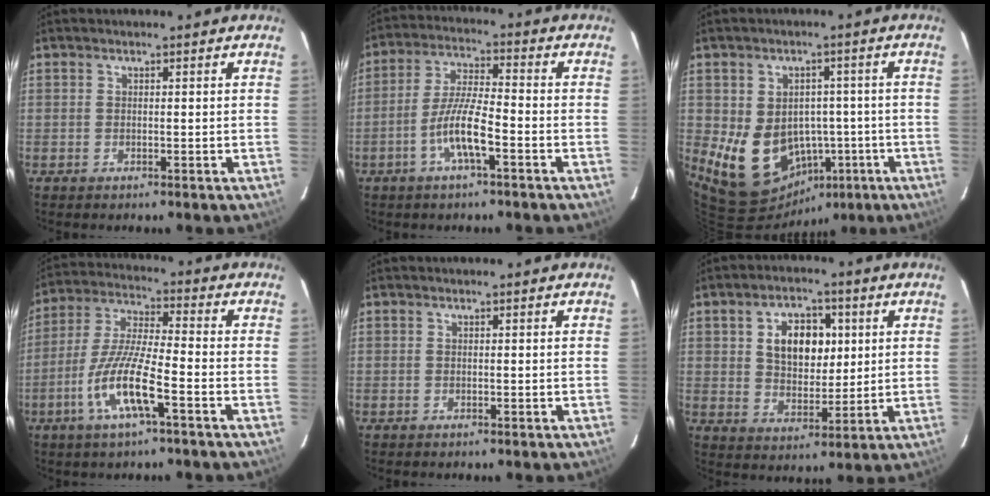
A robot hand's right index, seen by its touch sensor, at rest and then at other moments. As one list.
[{"total": 8.2, "force": [-3.7, 1.0, 7.2], "torque": [-0.146, 0.002, -0.070]}, {"total": 13.1, "force": [-3.3, 10.9, 6.4], "torque": [-0.140, 0.015, -0.022]}, {"total": 12.1, "force": [-5.2, 1.5, 10.8], "torque": [-0.225, -0.006, -0.103]}, {"total": 0.0}, {"total": 10.2, "force": [2.9, 6.7, 7.1], "torque": [-0.124, 0.018, 0.055]}]